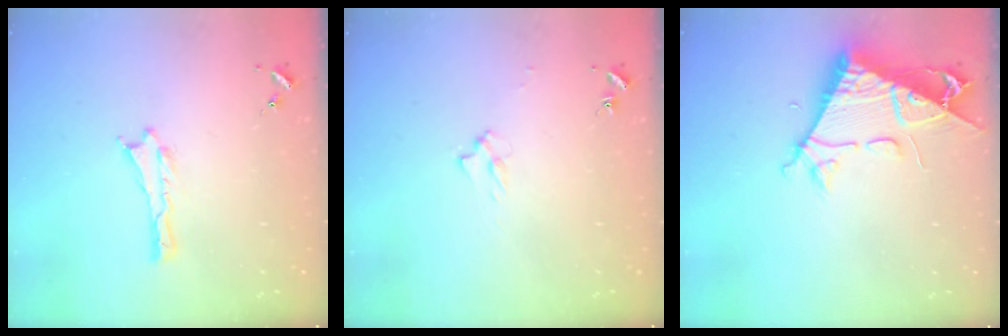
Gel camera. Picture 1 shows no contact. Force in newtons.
{"total": 2.0, "press": 2.0, "slide": 0.3}
{"total": 8.8, "press": 8.8, "slide": 1.1}